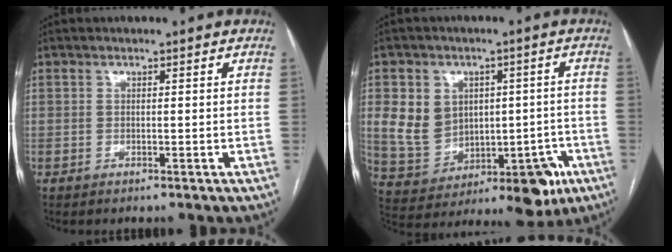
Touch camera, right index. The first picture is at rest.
{"total": 14.6, "force": [-1.1, 11.7, 8.8], "torque": [-0.135, 0.050, 0.023]}